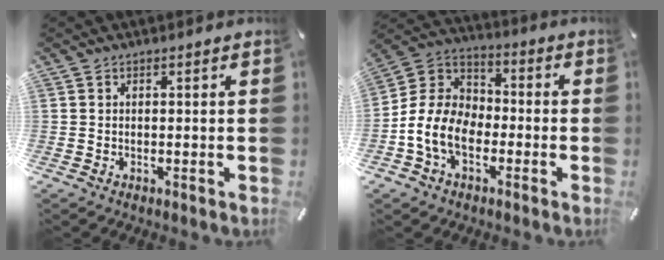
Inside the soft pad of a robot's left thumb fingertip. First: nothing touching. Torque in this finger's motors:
{"motor_torque": [0.00, 1.47, 1.46, 0.45, 0.45]}